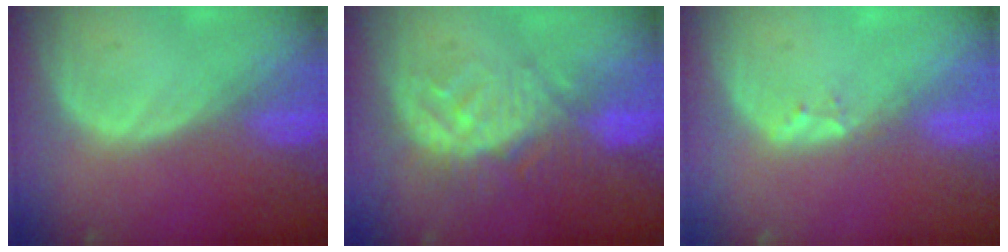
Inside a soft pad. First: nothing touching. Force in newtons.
{"total": 9.3, "press": 8.1, "slide": 4.6}
{"total": 1.7, "press": 1.5, "slide": 0.9}